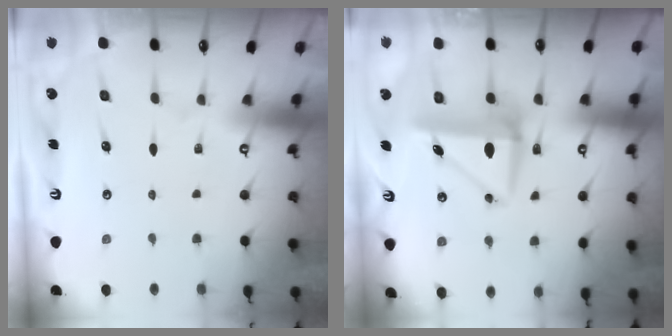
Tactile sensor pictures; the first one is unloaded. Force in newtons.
{"total": 7.6, "press": 7.4, "slide": 1.3}